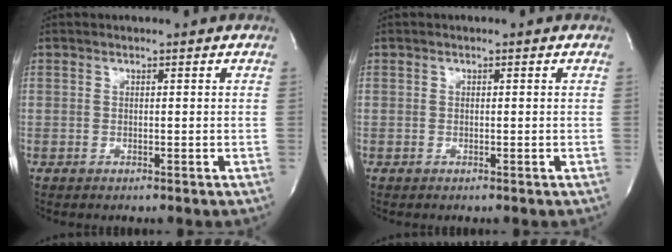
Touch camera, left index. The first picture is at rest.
{"total": 0.0}